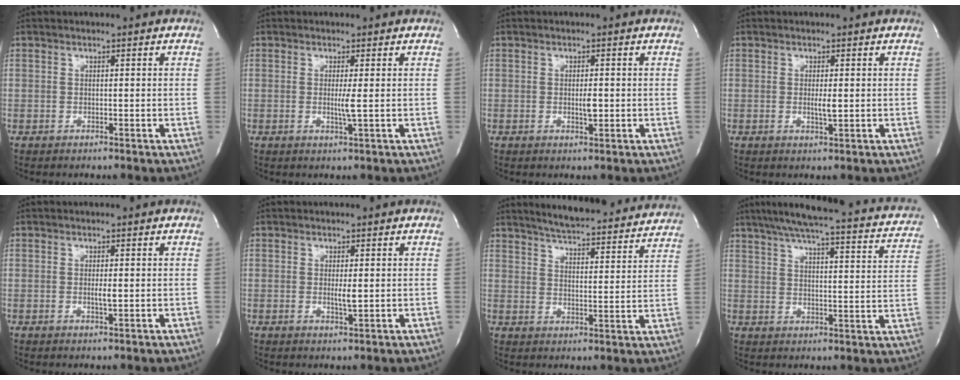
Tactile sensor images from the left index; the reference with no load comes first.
{"total": 1.8, "force": [-0.3, -0.4, 1.7], "torque": [-0.038, -0.009, -0.004]}
{"total": 1.7, "force": [-0.4, 0.4, 1.6], "torque": [-0.031, -0.006, -0.005]}
{"total": 1.7, "force": [-0.3, 0.2, 1.7], "torque": [-0.035, -0.008, -0.003]}
{"total": 1.3, "force": [-0.3, 0.1, 1.3], "torque": [-0.026, -0.007, -0.004]}
{"total": 1.7, "force": [-0.1, 0.2, 1.7], "torque": [-0.037, -0.009, -0.001]}
{"total": 21.4, "force": [20.0, 2.7, 7.3], "torque": [-0.103, -0.028, 0.250]}
{"total": 27.0, "force": [23.5, 4.0, 12.5], "torque": [-0.192, -0.023, 0.279]}